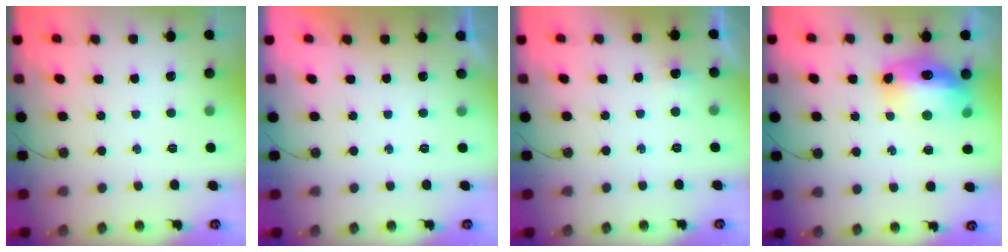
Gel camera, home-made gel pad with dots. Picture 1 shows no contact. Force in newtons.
{"total": 0.0}
{"total": 3.9, "press": 3.8, "slide": 1.0}
{"total": 14.4, "press": 14.4, "slide": 1.3}